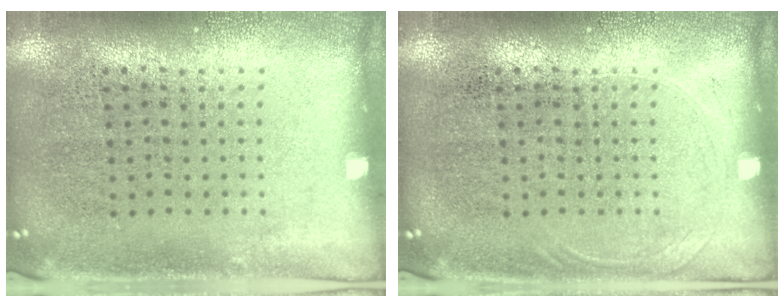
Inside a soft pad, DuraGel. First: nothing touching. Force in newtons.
{"total": 0.7, "press": 0.7, "slide": 0.3}